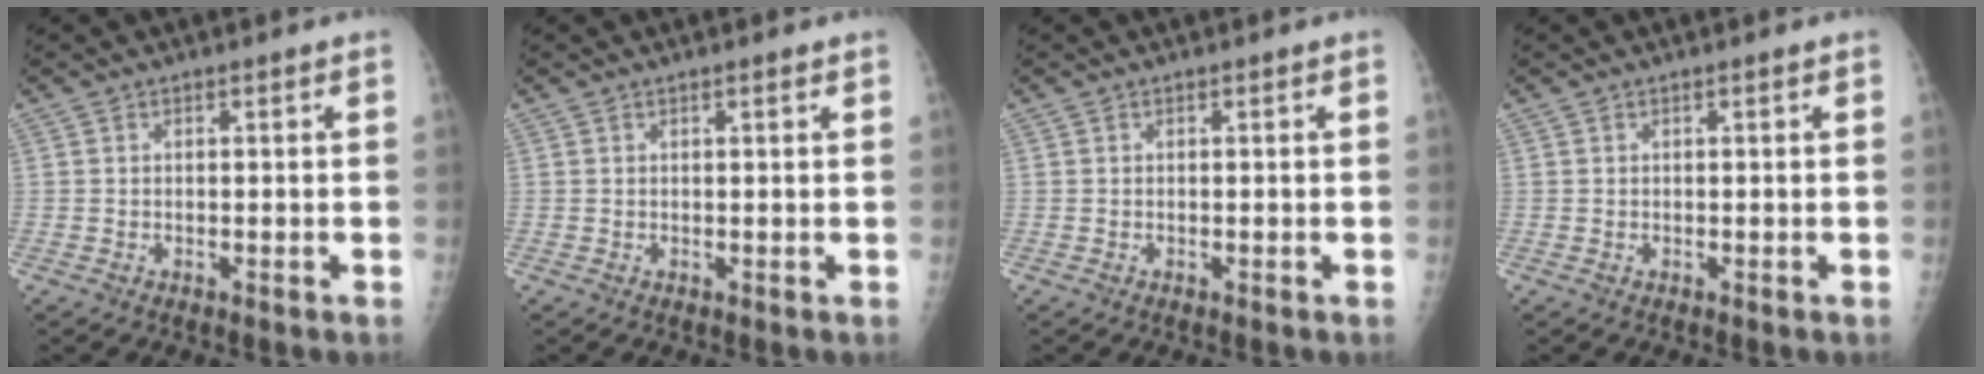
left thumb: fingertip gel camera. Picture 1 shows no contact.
{"total": 0.7, "force": [0.5, 0.2, 0.5], "torque": [-0.008, -0.001, 0.007]}
{"total": 0.0}
{"total": 0.0}